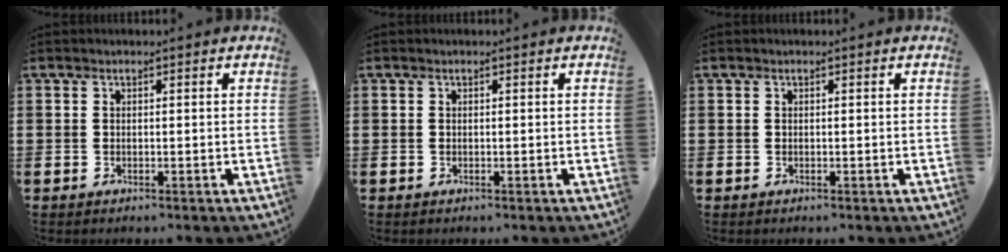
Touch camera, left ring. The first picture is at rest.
{"total": 0.0}
{"total": 0.0}